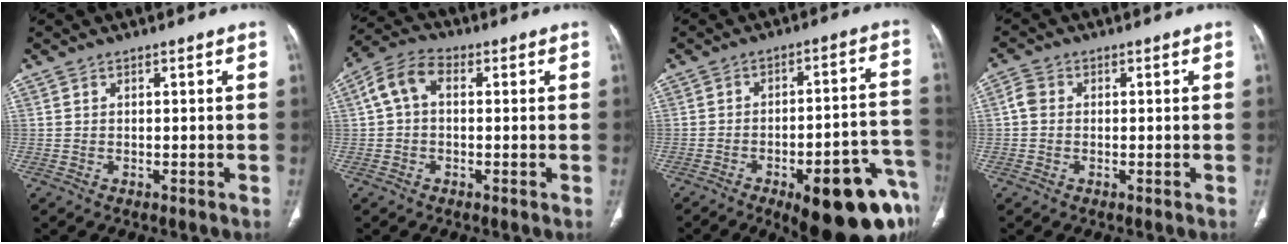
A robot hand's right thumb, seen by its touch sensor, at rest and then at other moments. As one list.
[{"total": 6.6, "force": [0.8, 4.4, 4.9], "torque": [-0.090, 0.023, 0.006]}, {"total": 21.2, "force": [-11.0, 6.8, 16.7], "torque": [-0.150, 0.064, -0.141]}, {"total": 2.4, "force": [0.0, 2.0, 1.4], "torque": [-0.023, 0.008, -0.006]}]